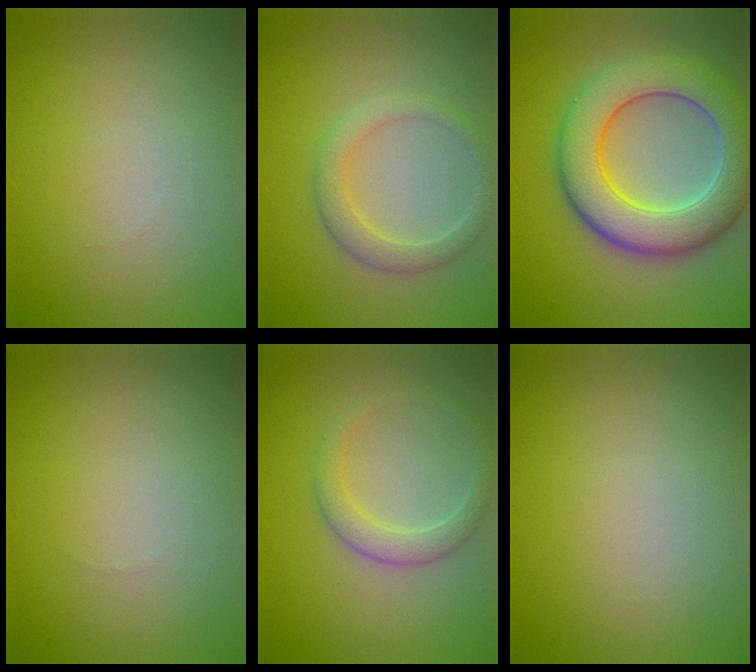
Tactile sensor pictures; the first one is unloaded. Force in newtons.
{"total": 2.6, "press": 2.6, "slide": 0.3}
{"total": 9.0, "press": 9.0, "slide": 0.6}
{"total": 0.0}
{"total": 2.4, "press": 2.4, "slide": 0.2}
{"total": 0.0}